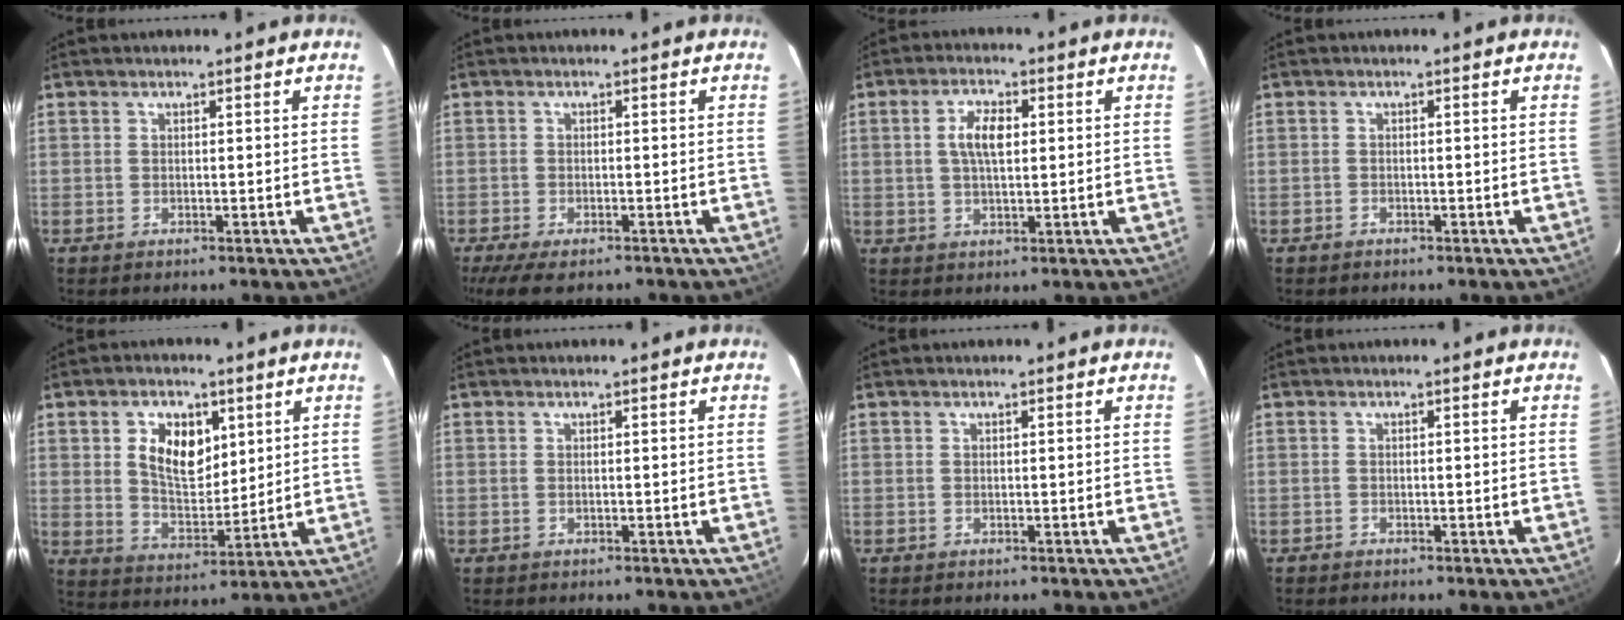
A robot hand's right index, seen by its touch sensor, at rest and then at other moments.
{"total": 8.2, "force": [-6.3, 2.6, 4.7], "torque": [-0.108, -0.032, -0.106]}
{"total": 5.3, "force": [1.0, 2.4, 4.7], "torque": [-0.087, 0.010, 0.020]}
{"total": 1.0, "force": [-0.8, 0.5, 0.0], "torque": [-0.004, 0.005, -0.014]}
{"total": 9.8, "force": [3.3, 6.1, 6.9], "torque": [-0.123, 0.010, 0.067]}
{"total": 0.0}
{"total": 0.0}
{"total": 0.6, "force": [-0.5, 0.2, 0.0], "torque": [-0.001, 0.003, -0.011]}